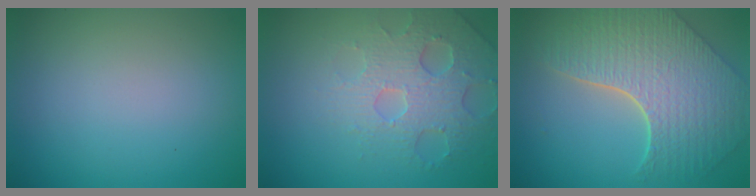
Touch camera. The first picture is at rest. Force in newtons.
{"total": 4.1, "press": 4.0, "slide": 0.9}
{"total": 8.4, "press": 6.1, "slide": 5.7}